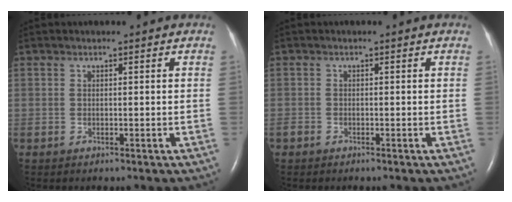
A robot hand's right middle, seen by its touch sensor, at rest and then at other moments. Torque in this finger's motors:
{"motor_torque": [-0.05, -0.13, 0.00, 0.03]}